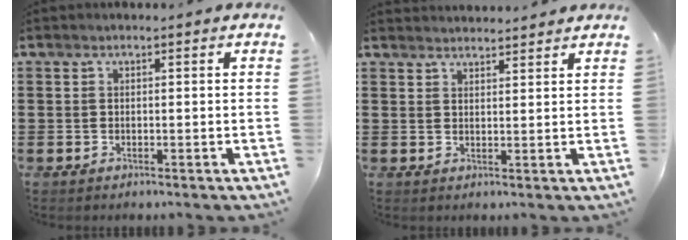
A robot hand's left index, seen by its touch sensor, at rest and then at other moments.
{"total": 2.2, "force": [2.1, -0.1, -0.3], "torque": [-0.001, -0.006, 0.042]}